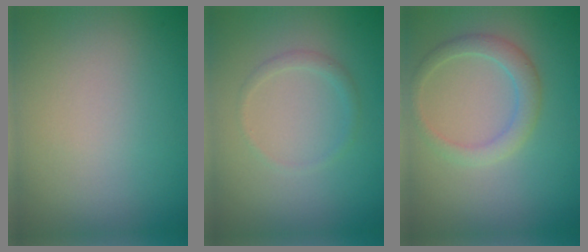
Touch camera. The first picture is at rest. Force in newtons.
{"total": 1.0, "press": 1.0, "slide": 0.1}
{"total": 2.3, "press": 2.3, "slide": 0.2}